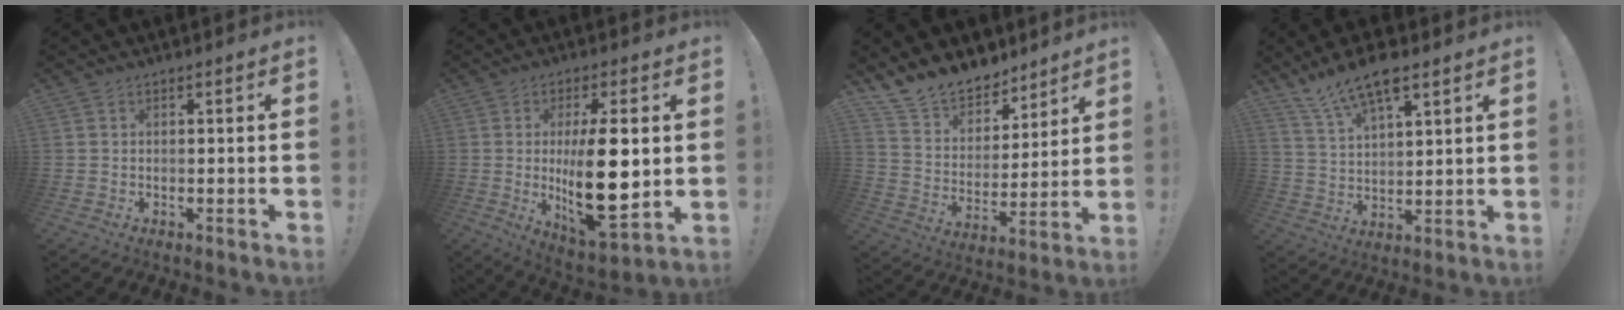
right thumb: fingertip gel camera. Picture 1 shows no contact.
{"total": 18.3, "force": [0.9, 6.9, 16.9], "torque": [-0.271, -0.025, 0.016]}
{"total": 13.6, "force": [11.6, 6.4, 2.8], "torque": [-0.063, -0.093, 0.221]}
{"total": 11.3, "force": [8.2, 3.7, 6.8], "torque": [-0.127, -0.043, 0.151]}